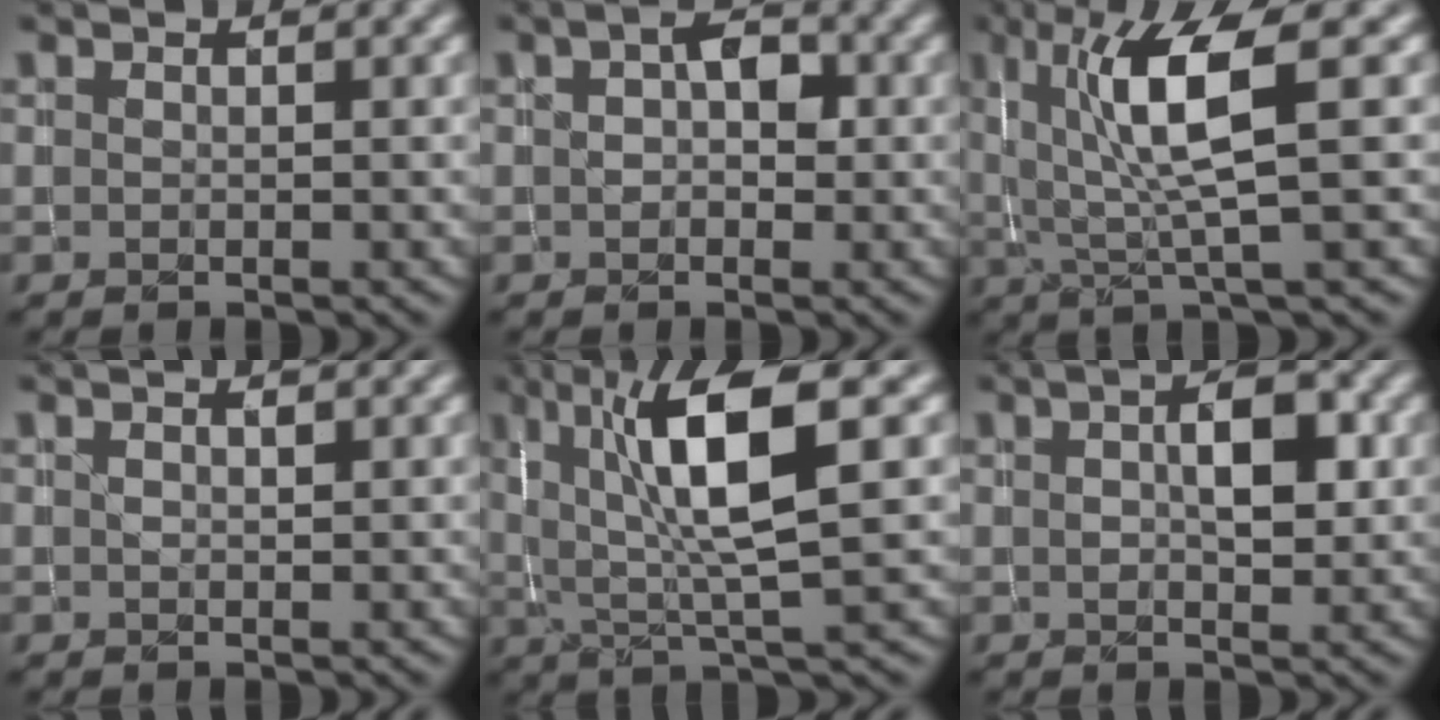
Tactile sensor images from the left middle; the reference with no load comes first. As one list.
[{"total": 2.7, "force": [0.2, 1.8, 2.0], "torque": [-0.030, 0.005, 0.002]}, {"total": 7.0, "force": [1.4, 1.1, 6.8], "torque": [-0.128, -0.002, 0.026]}, {"total": 0.6, "force": [0.2, 0.3, 0.5], "torque": [-0.009, -0.003, 0.005]}, {"total": 8.7, "force": [2.0, 1.7, 8.3], "torque": [-0.144, 0.002, 0.037]}, {"total": 4.4, "force": [0.9, 2.1, 3.7], "torque": [-0.060, 0.006, 0.014]}]